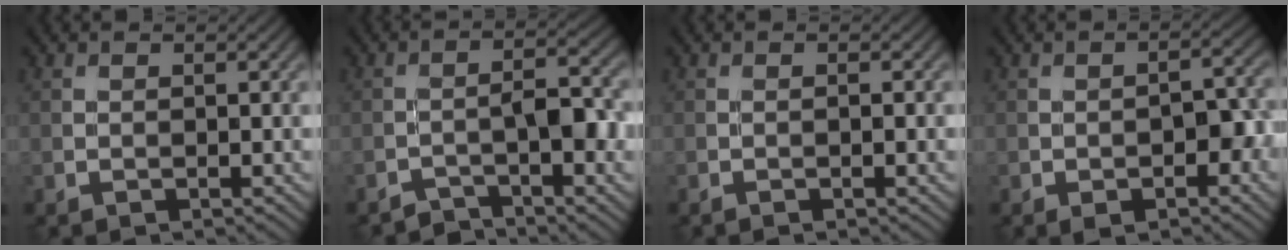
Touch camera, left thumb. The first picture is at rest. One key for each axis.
{"total": 4.6, "fx": -2.9, "fy": 1.3, "fz": 3.3, "tx": -0.052, "ty": 0.010, "tz": -0.055}
{"total": 1.1, "fx": -0.5, "fy": 0.1, "fz": 0.9, "tx": -0.016, "ty": 0.001, "tz": -0.010}
{"total": 5.8, "fx": -2.1, "fy": 2.7, "fz": 4.6, "tx": -0.064, "ty": -0.003, "tz": -0.030}